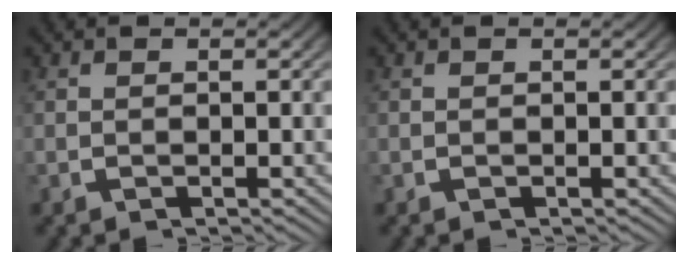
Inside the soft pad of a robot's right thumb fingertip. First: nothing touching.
{"total": 0.0}